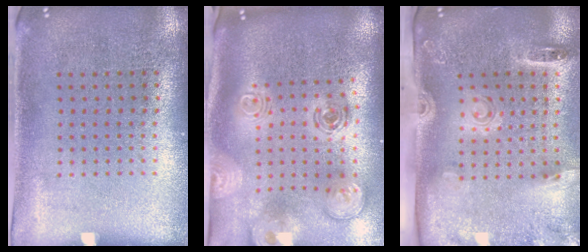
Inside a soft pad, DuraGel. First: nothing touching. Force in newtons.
{"total": 2.9, "press": 2.1, "slide": 2.1}
{"total": 2.8, "press": 1.9, "slide": 2.0}